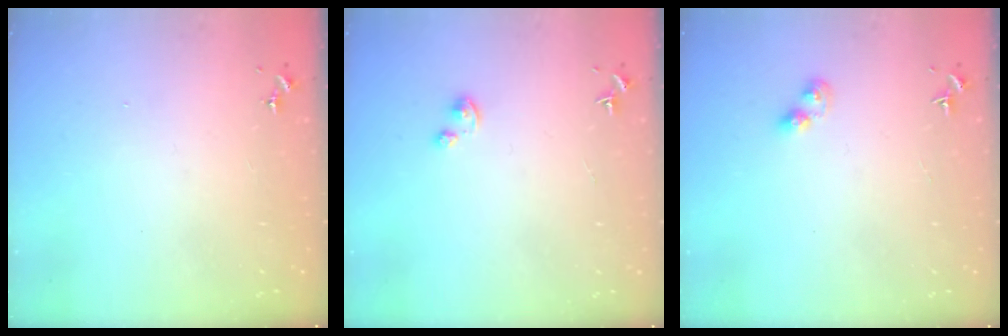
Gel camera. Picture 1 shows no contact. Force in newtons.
{"total": 2.5, "press": 2.5, "slide": 0.3}
{"total": 3.2, "press": 3.2, "slide": 0.3}